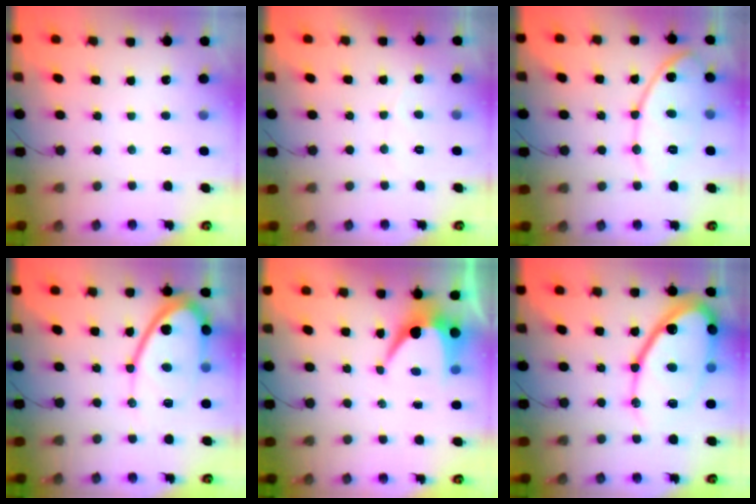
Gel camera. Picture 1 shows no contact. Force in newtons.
{"total": 2.6, "press": 2.6, "slide": 0.2}
{"total": 12.8, "press": 12.7, "slide": 1.4}
{"total": 13.8, "press": 13.7, "slide": 1.1}
{"total": 7.1, "press": 7.1, "slide": 0.6}
{"total": 22.9, "press": 22.8, "slide": 2.2}